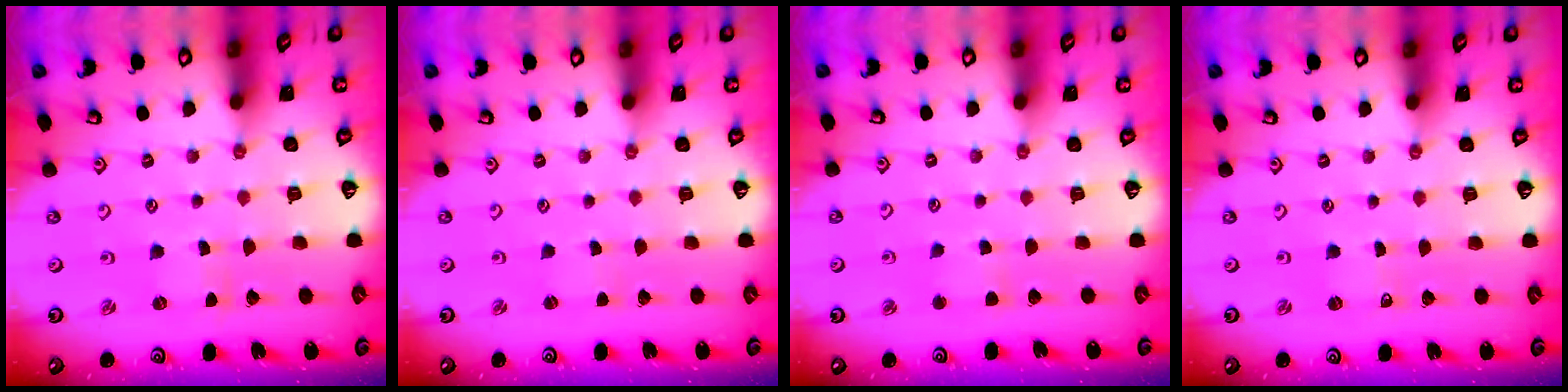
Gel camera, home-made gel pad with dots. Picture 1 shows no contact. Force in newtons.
{"total": 1.7, "press": 1.7, "slide": 0.2}
{"total": 2.8, "press": 2.8, "slide": 0.5}
{"total": 0.0}